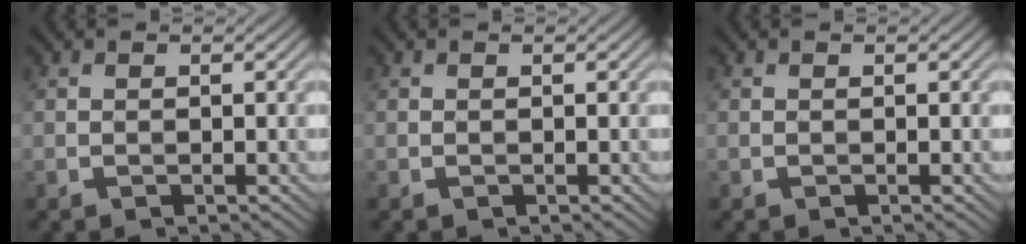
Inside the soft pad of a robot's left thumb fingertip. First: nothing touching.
{"total": 0.0}
{"total": 0.0}